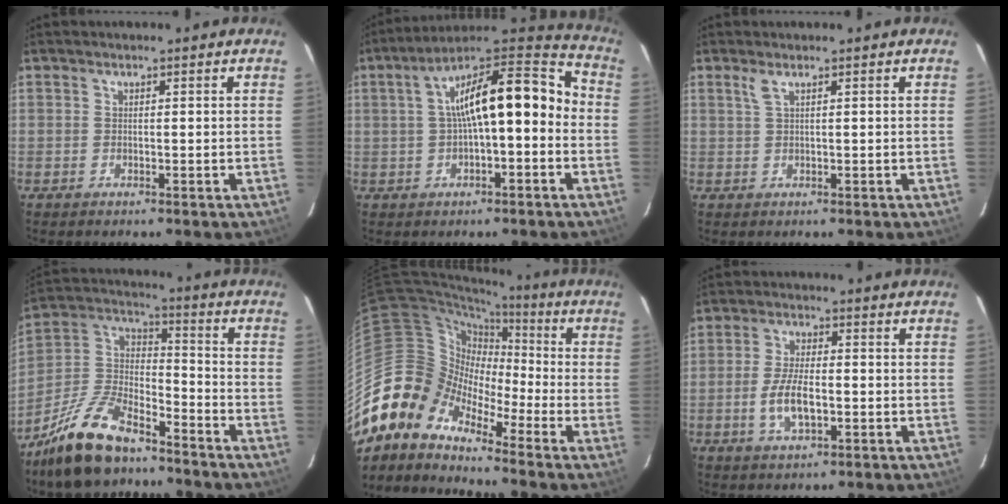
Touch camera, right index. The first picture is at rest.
{"total": 16.5, "force": [-0.6, 5.5, 15.6], "torque": [-0.245, 0.043, -0.010]}
{"total": 1.3, "force": [0.7, -0.2, 1.1], "torque": [-0.023, 0.002, 0.015]}
{"total": 17.7, "force": [-12.8, 6.9, 10.1], "torque": [-0.222, 0.008, -0.238]}
{"total": 13.1, "force": [-9.1, 8.0, 4.9], "torque": [-0.092, 0.015, -0.197]}
{"total": 7.1, "force": [-1.8, 2.9, 6.2], "torque": [-0.128, -0.002, -0.033]}